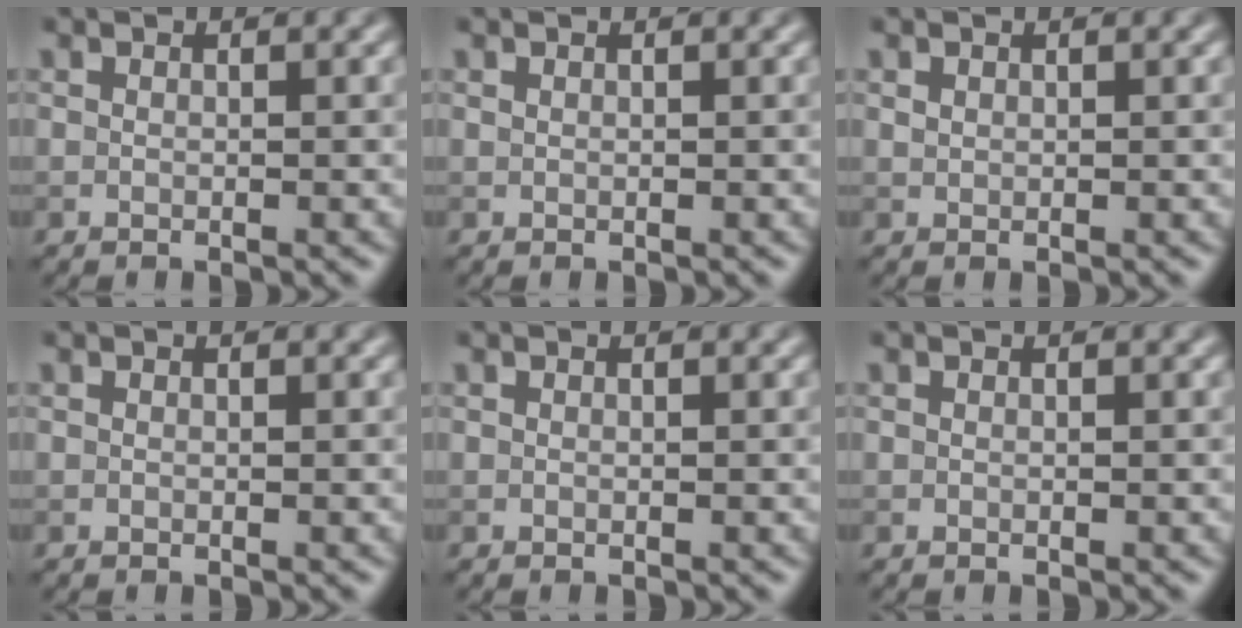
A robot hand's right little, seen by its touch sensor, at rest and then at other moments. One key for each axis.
{"total": 0.0}
{"total": 0.5, "fx": 0.3, "fy": 0.4, "fz": 0.2, "tx": -0.004, "ty": -0.001, "tz": 0.009}
{"total": 0.0}
{"total": 0.0}
{"total": 0.0}